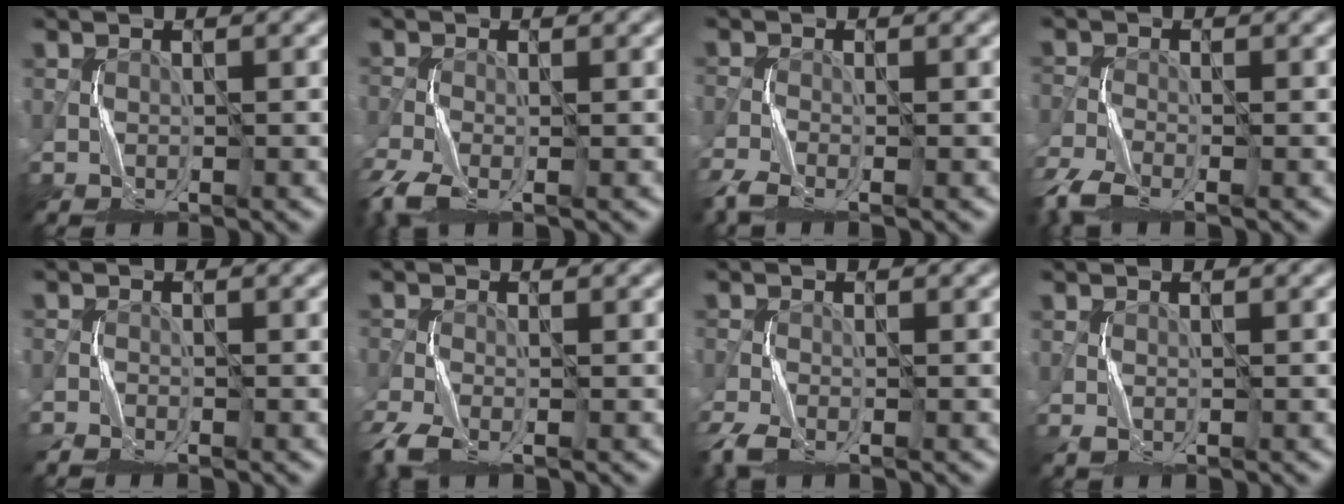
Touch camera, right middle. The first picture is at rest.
{"total": 4.3, "force": [-3.1, 1.5, 2.7], "torque": [-0.073, -0.015, -0.068]}
{"total": 3.3, "force": [-2.7, 0.8, 1.6], "torque": [-0.047, -0.011, -0.064]}
{"total": 4.4, "force": [-3.5, 1.3, 2.2], "torque": [-0.058, -0.012, -0.082]}
{"total": 1.7, "force": [-1.6, 0.2, 0.2], "torque": [-0.009, -0.004, -0.035]}
{"total": 4.0, "force": [-2.9, 1.4, 2.3], "torque": [-0.064, -0.013, -0.065]}
{"total": 3.4, "force": [-2.5, 1.2, 1.9], "torque": [-0.054, -0.010, -0.056]}
{"total": 0.8, "force": [-0.2, 0.5, 0.7], "torque": [-0.023, -0.003, -0.004]}